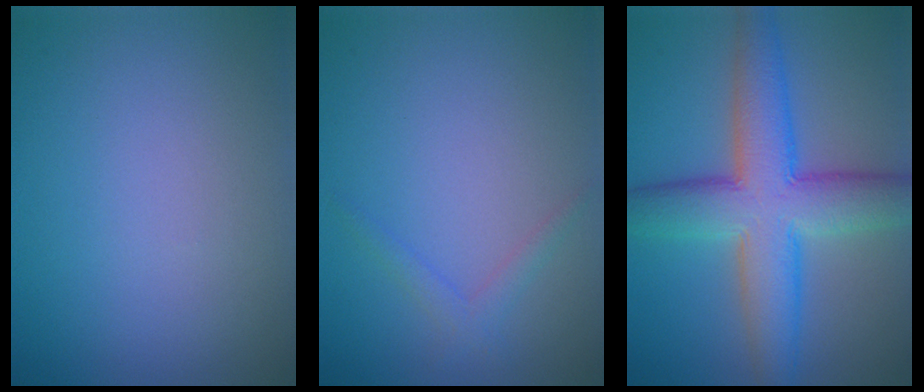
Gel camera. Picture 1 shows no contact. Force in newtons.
{"total": 1.3, "press": 1.3, "slide": 0.1}
{"total": 9.2, "press": 9.2, "slide": 0.3}